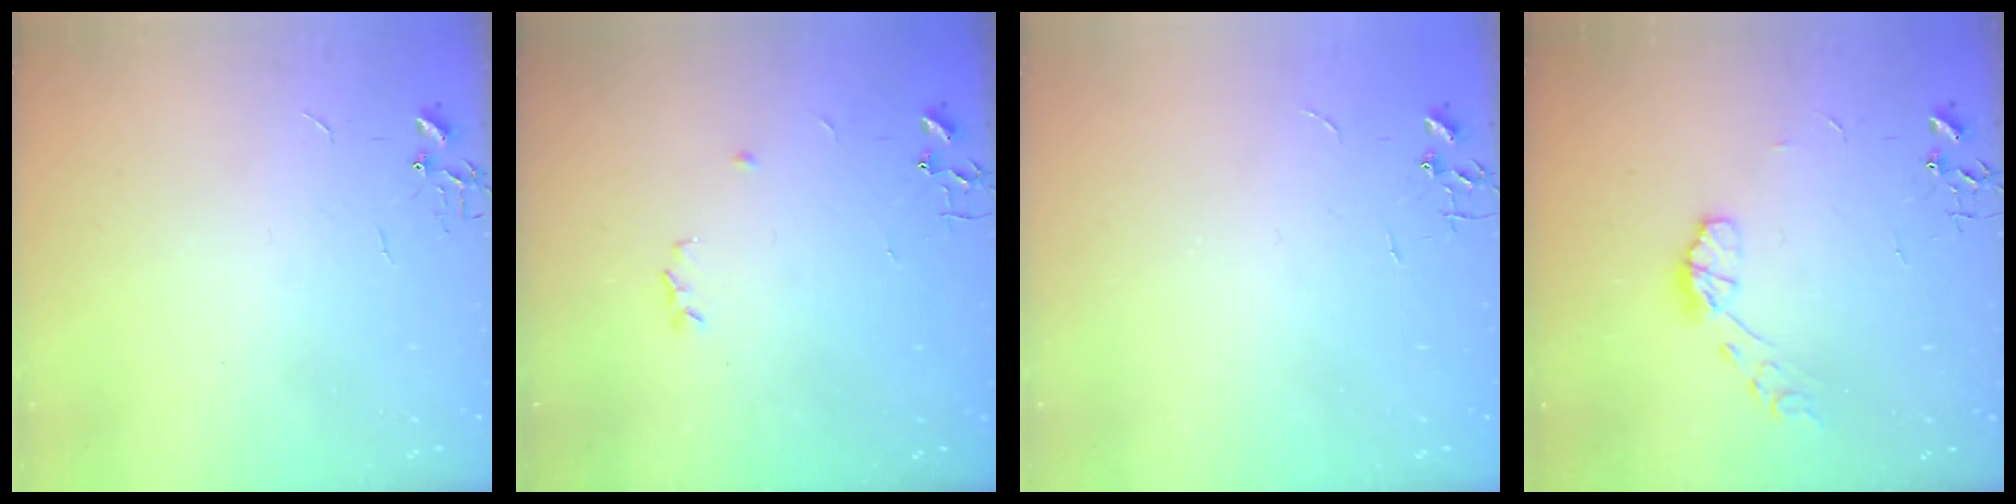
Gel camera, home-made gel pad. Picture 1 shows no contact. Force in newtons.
{"total": 3.2, "press": 3.1, "slide": 0.7}
{"total": 0.0}
{"total": 7.0, "press": 7.0, "slide": 0.5}